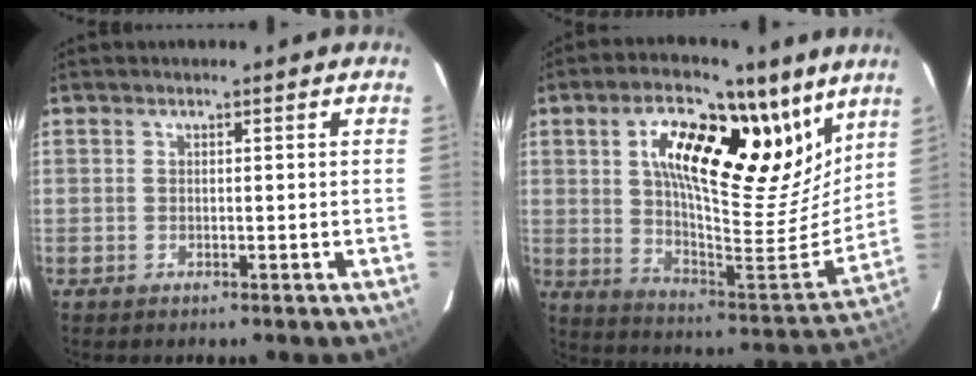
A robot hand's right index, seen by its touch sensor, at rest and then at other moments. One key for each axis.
{"total": 25.3, "fx": 13.2, "fy": 10.2, "fz": 19.0, "tx": -0.299, "ty": 0.005, "tz": 0.221}